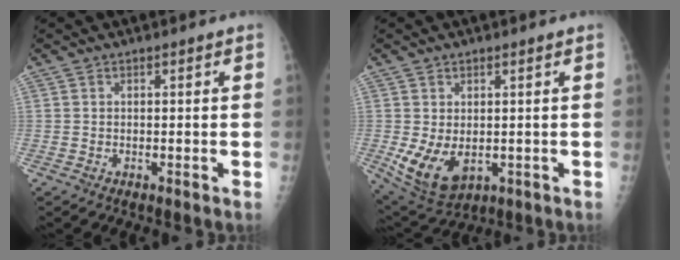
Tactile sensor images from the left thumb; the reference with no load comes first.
{"total": 8.5, "force": [-1.1, 5.6, 6.3], "torque": [-0.096, -0.014, 0.000]}